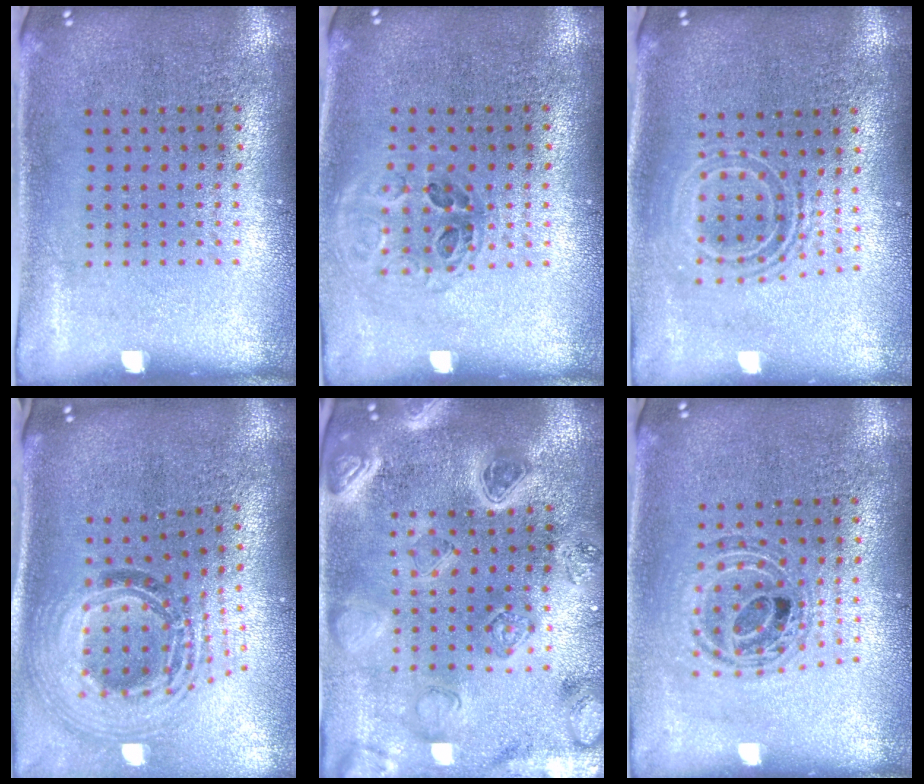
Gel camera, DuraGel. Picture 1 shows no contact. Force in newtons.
{"total": 1.0, "press": 1.0, "slide": 0.3}
{"total": 1.6, "press": 1.3, "slide": 0.9}
{"total": 2.1, "press": 1.6, "slide": 1.2}
{"total": 2.9, "press": 2.9, "slide": 0.7}
{"total": 0.8, "press": 0.8, "slide": 0.2}